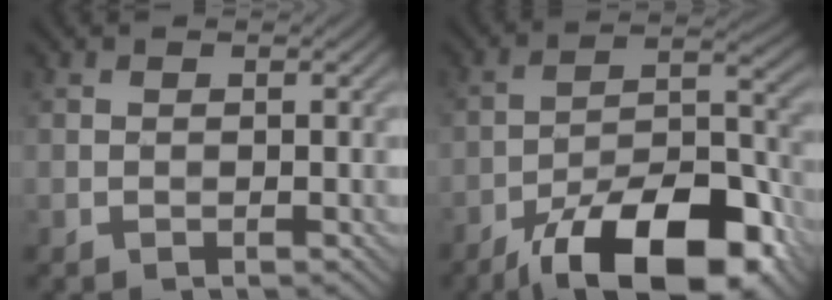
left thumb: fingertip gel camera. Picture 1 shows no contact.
{"total": 16.9, "force": [-11.2, 6.2, 10.9], "torque": [-0.172, -0.006, -0.186]}